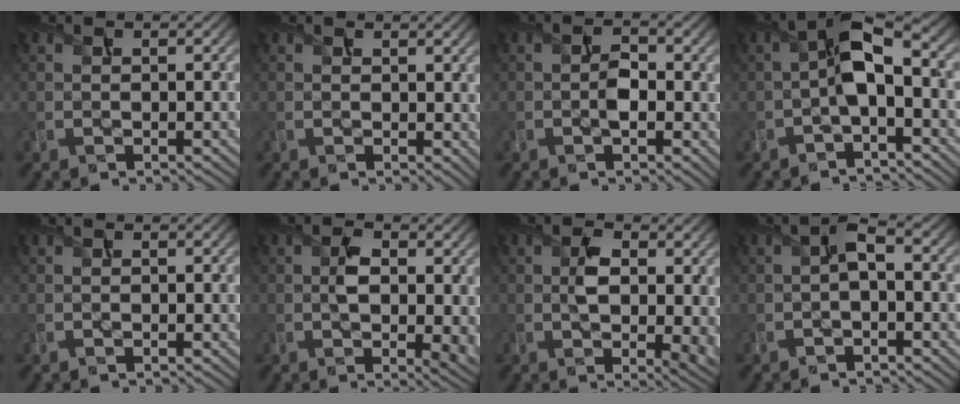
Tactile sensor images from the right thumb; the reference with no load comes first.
{"total": 1.5, "force": [0.8, 0.8, 1.1], "torque": [-0.015, -0.005, 0.015]}
{"total": 2.9, "force": [-0.6, 1.3, 2.5], "torque": [-0.040, 0.000, -0.012]}
{"total": 5.8, "force": [-1.2, 2.3, 5.2], "torque": [-0.099, 0.009, -0.030]}
{"total": 0.0}
{"total": 5.6, "force": [0.0, 2.7, 4.9], "torque": [-0.079, -0.007, 0.004]}
{"total": 6.2, "force": [0.2, 3.0, 5.4], "torque": [-0.088, -0.006, 0.008]}
{"total": 2.3, "force": [-0.6, 0.8, 2.0], "torque": [-0.044, 0.006, -0.017]}